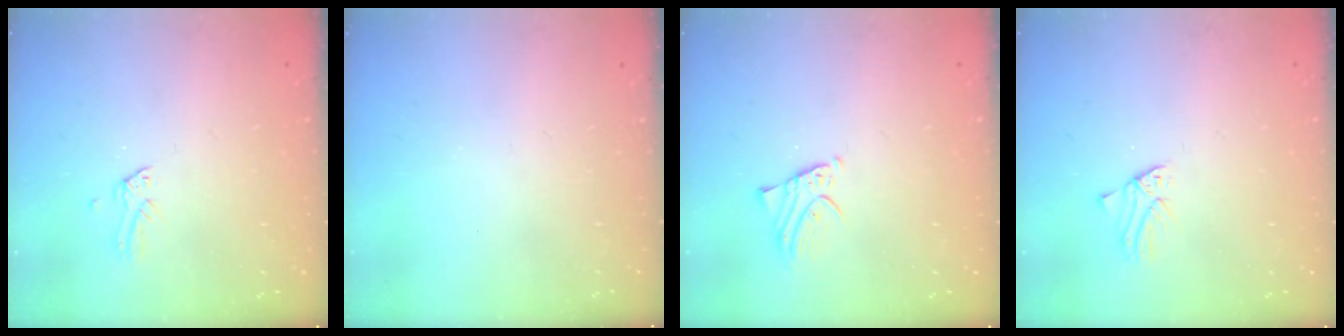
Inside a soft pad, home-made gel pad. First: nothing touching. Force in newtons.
{"total": 0.0}
{"total": 1.8, "press": 1.8, "slide": 0.4}
{"total": 1.2, "press": 1.2, "slide": 0.2}